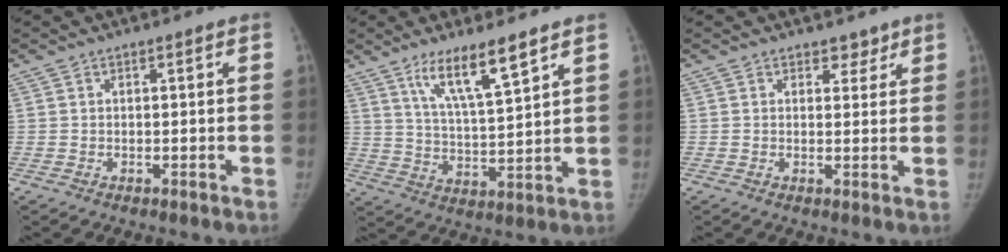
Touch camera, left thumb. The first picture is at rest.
{"total": 10.5, "force": [6.9, 1.5, 7.7], "torque": [-0.131, -0.042, 0.132]}
{"total": 2.3, "force": [1.8, 1.4, 0.3], "torque": [0.021, -0.010, 0.022]}